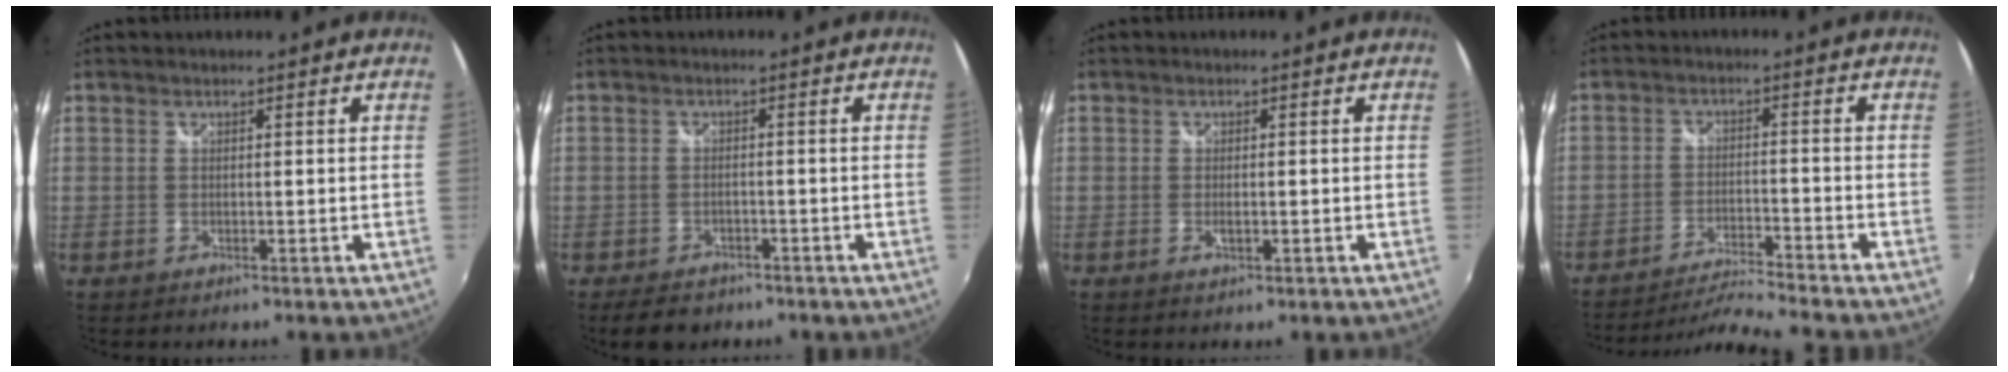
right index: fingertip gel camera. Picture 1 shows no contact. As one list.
[{"total": 6.0, "force": [-4.5, 3.0, 2.6], "torque": [-0.062, -0.011, -0.065]}, {"total": 1.9, "force": [-0.5, 0.6, 1.7], "torque": [-0.032, -0.003, -0.008]}, {"total": 9.5, "force": [-9.0, -1.6, 2.5], "torque": [-0.070, -0.002, -0.154]}]